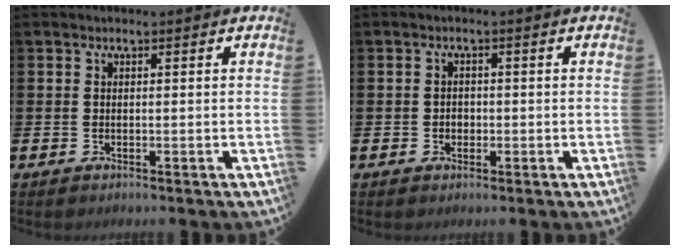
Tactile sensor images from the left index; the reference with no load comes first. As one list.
[{"total": 1.5, "force": [-0.3, 1.3, 0.6], "torque": [-0.004, 0.005, -0.011]}]